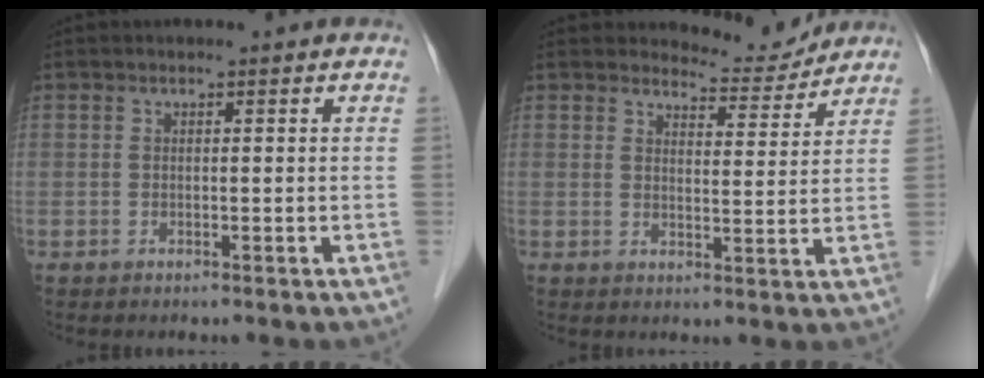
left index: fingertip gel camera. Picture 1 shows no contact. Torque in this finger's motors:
{"motor_torque": [0.59, -0.56, 0.05, -0.02]}